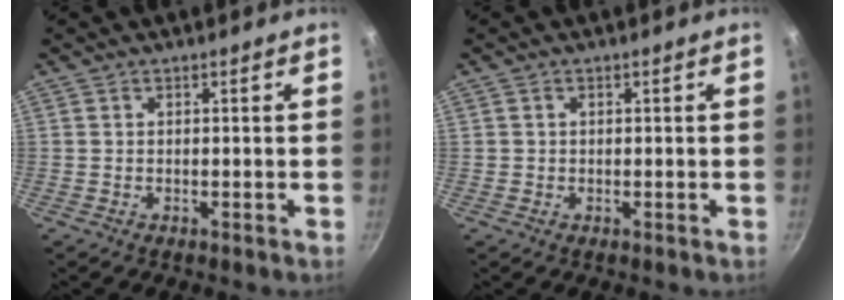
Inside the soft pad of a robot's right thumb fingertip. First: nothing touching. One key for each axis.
{"total": 0.6, "fx": 0.1, "fy": 0.6, "fz": 0.1, "tx": 0.002, "ty": 0.003, "tz": 0.002}